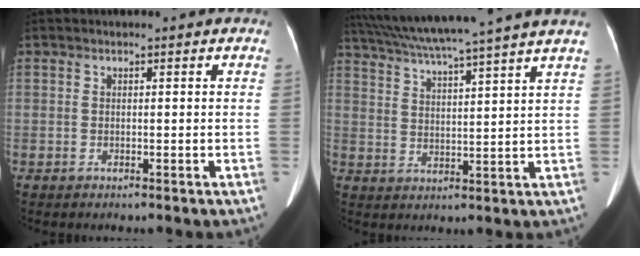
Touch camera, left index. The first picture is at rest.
{"total": 17.8, "force": [15.3, -1.9, 8.9], "torque": [-0.161, 0.005, 0.221]}